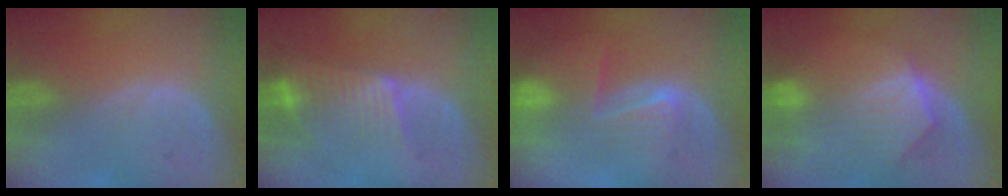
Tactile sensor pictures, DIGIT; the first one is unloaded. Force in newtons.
{"total": 7.7, "press": 6.6, "slide": 4.0}
{"total": 7.8, "press": 7.2, "slide": 3.1}
{"total": 10.2, "press": 9.0, "slide": 4.8}